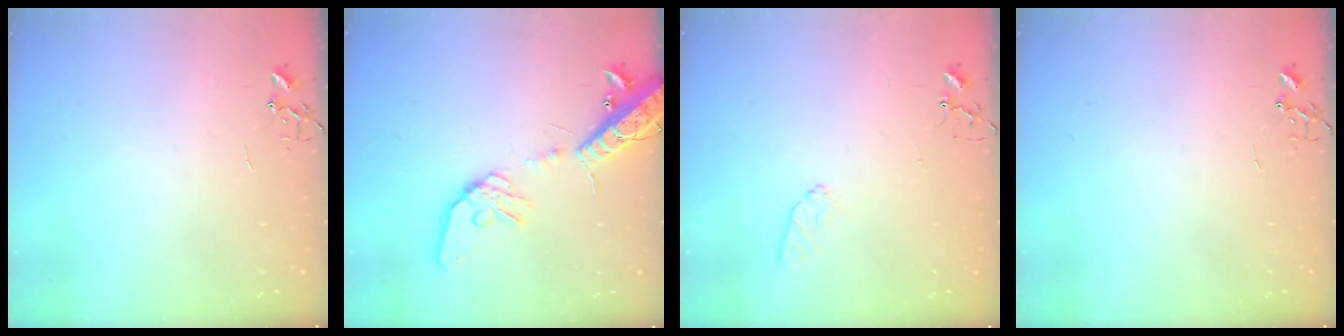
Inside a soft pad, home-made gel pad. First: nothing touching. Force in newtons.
{"total": 18.9, "press": 18.6, "slide": 3.4}
{"total": 7.7, "press": 7.6, "slide": 0.9}
{"total": 0.0}